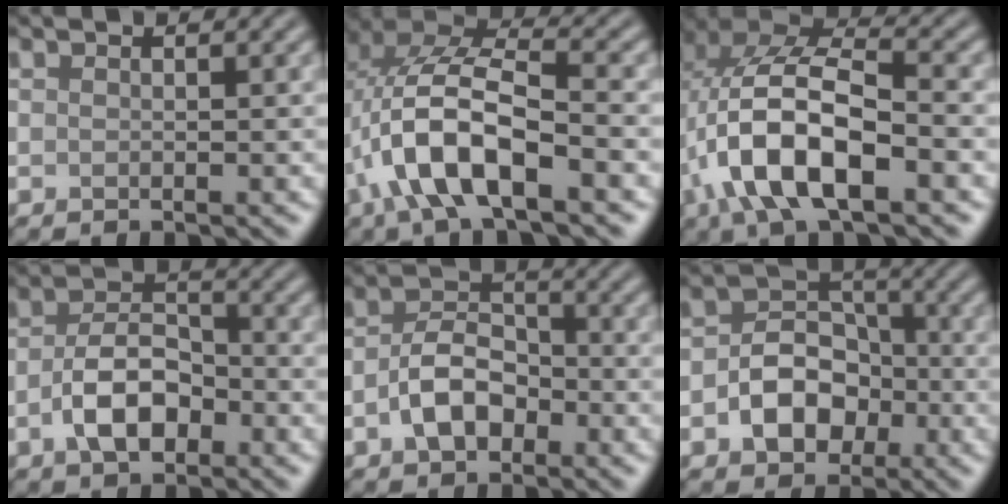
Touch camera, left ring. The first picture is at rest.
{"total": 8.8, "force": [-2.9, 3.6, 7.4], "torque": [-0.152, 0.013, -0.059]}
{"total": 10.1, "force": [-3.0, 4.6, 8.5], "torque": [-0.173, 0.009, -0.059]}
{"total": 5.1, "force": [-1.8, 3.0, 3.7], "torque": [-0.068, 0.007, -0.036]}
{"total": 4.6, "force": [-1.4, 3.1, 3.1], "torque": [-0.056, 0.007, -0.031]}
{"total": 5.4, "force": [-1.6, 4.1, 3.1], "torque": [-0.041, 0.002, -0.027]}